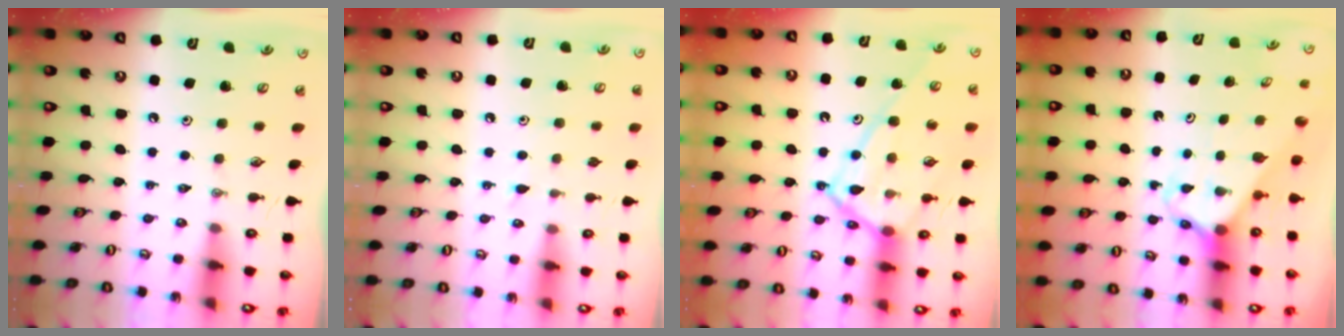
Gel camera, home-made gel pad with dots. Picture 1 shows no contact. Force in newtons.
{"total": 4.7, "press": 4.6, "slide": 0.6}
{"total": 16.6, "press": 16.6, "slide": 1.4}
{"total": 2.4, "press": 2.4, "slide": 0.1}